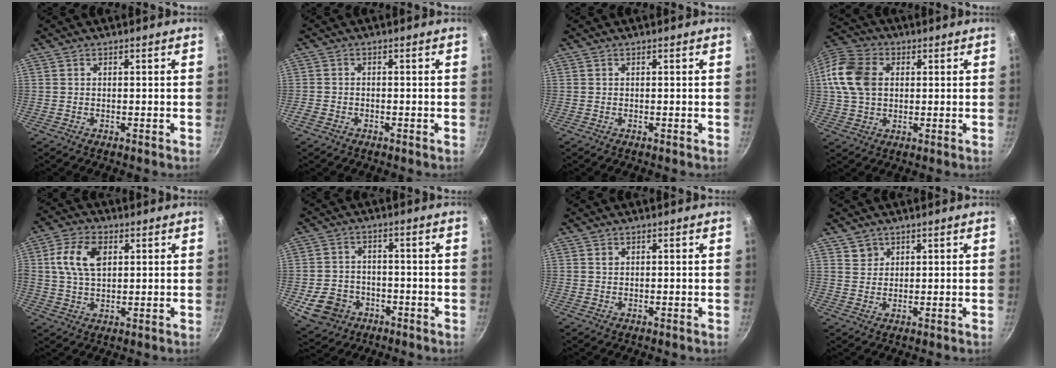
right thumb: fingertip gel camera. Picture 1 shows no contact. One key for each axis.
{"total": 1.8, "fx": -1.1, "fy": 1.2, "fz": 0.8, "tx": -0.025, "ty": 0.006, "tz": -0.024}
{"total": 0.0}
{"total": 13.5, "fx": 2.1, "fy": 9.9, "fz": 9.0, "tx": -0.169, "ty": 0.015, "tz": 0.025}
{"total": 9.3, "fx": 2.4, "fy": 5.8, "fz": 6.9, "tx": -0.125, "ty": 0.007, "tz": 0.038}
{"total": 9.2, "fx": -3.6, "fy": 7.4, "fz": 4.1, "tx": -0.059, "ty": 0.026, "tz": -0.054}
{"total": 0.9, "fx": 0.4, "fy": 0.7, "fz": 0.4, "tx": -0.004, "ty": 0.000, "tz": 0.006}
{"total": 2.6, "fx": 1.5, "fy": 2.2, "fz": 0.2, "tx": 0.017, "ty": 0.004, "tz": 0.027}